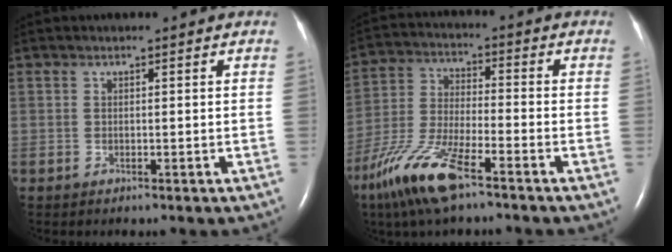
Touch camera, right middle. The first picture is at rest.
{"total": 12.3, "force": [-7.9, 2.3, 9.1], "torque": [-0.206, -0.022, -0.154]}